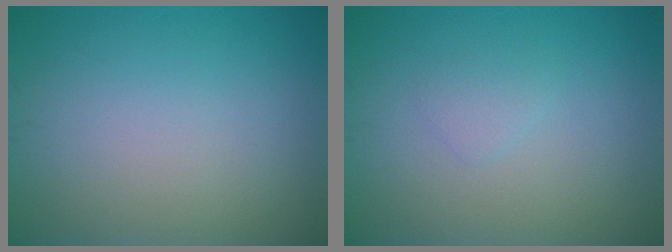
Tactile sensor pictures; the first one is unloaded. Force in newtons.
{"total": 0.9, "press": 0.9, "slide": 0.1}